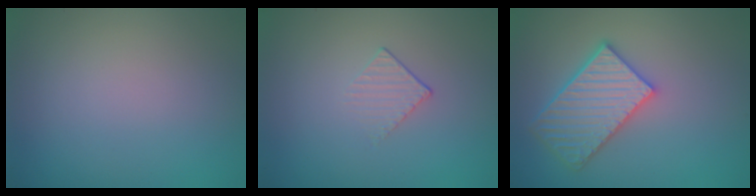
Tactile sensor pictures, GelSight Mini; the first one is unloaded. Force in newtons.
{"total": 1.2, "press": 0.5, "slide": 1.1}
{"total": 4.8, "press": 4.3, "slide": 2.0}